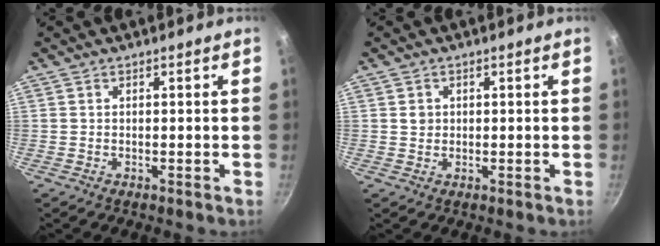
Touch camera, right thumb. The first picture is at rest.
{"total": 1.6, "force": [0.3, 1.5, 0.6], "torque": [-0.002, 0.004, 0.005]}